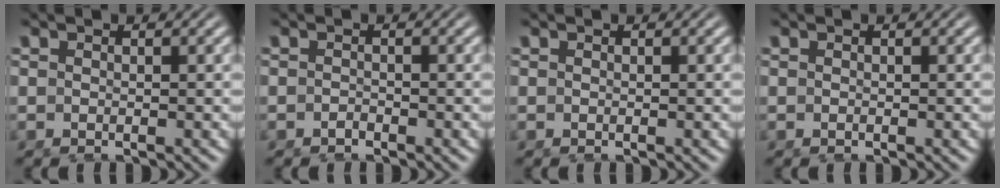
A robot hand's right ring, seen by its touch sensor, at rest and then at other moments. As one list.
[{"total": 0.9, "force": [-0.9, -0.2, -0.2], "torque": [0.006, -0.006, -0.011]}, {"total": 0.0}, {"total": 0.0}]